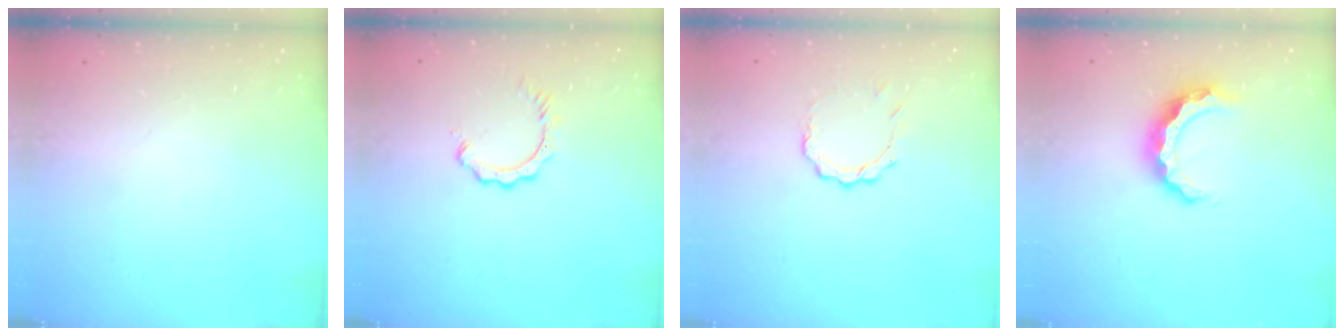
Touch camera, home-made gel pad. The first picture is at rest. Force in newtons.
{"total": 3.0, "press": 2.9, "slide": 0.3}
{"total": 5.5, "press": 5.5, "slide": 0.5}
{"total": 8.4, "press": 8.3, "slide": 0.8}